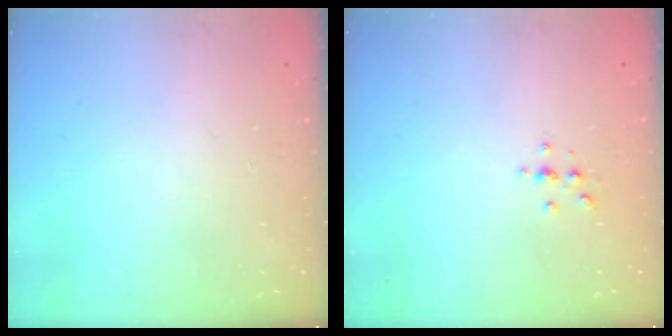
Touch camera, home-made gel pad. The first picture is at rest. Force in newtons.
{"total": 2.3, "press": 2.3, "slide": 0.2}